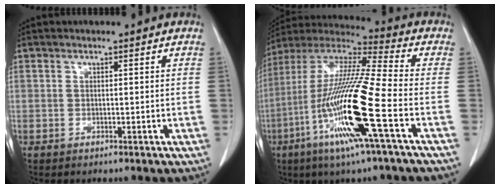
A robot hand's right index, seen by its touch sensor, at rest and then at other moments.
{"total": 19.5, "force": [-6.4, -0.2, 18.4], "torque": [-0.381, -0.024, -0.133]}